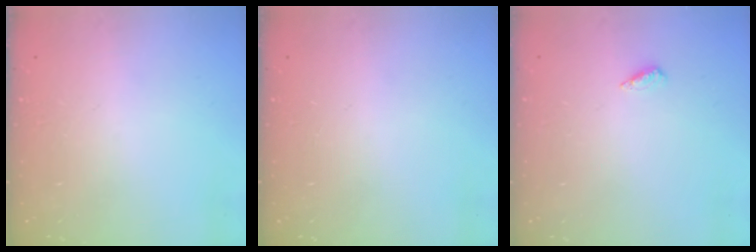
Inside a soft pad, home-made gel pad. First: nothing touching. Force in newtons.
{"total": 0.0}
{"total": 2.6, "press": 2.2, "slide": 1.3}